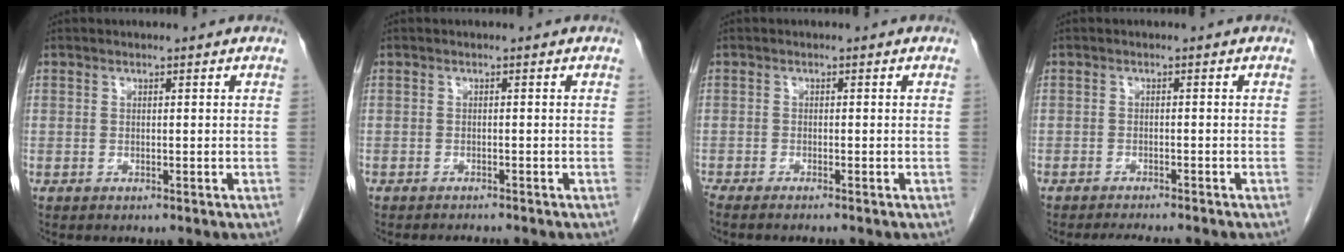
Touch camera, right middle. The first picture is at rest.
{"total": 1.8, "force": [-1.8, 0.0, 0.3], "torque": [-0.004, -0.005, -0.025]}
{"total": 2.9, "force": [-2.5, -0.2, 1.4], "torque": [-0.017, -0.003, -0.038]}
{"total": 4.8, "force": [-4.4, 0.4, 1.9], "torque": [-0.023, -0.009, -0.065]}